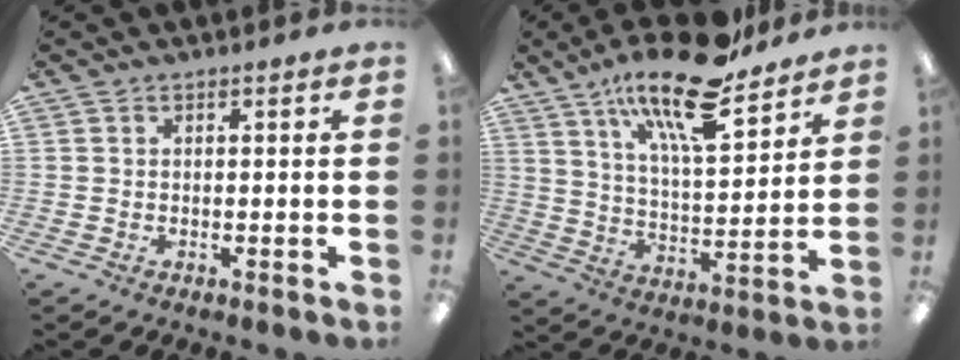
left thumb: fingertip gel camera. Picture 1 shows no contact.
{"total": 19.9, "force": [14.7, 5.8, 12.2], "torque": [-0.213, -0.080, 0.245]}